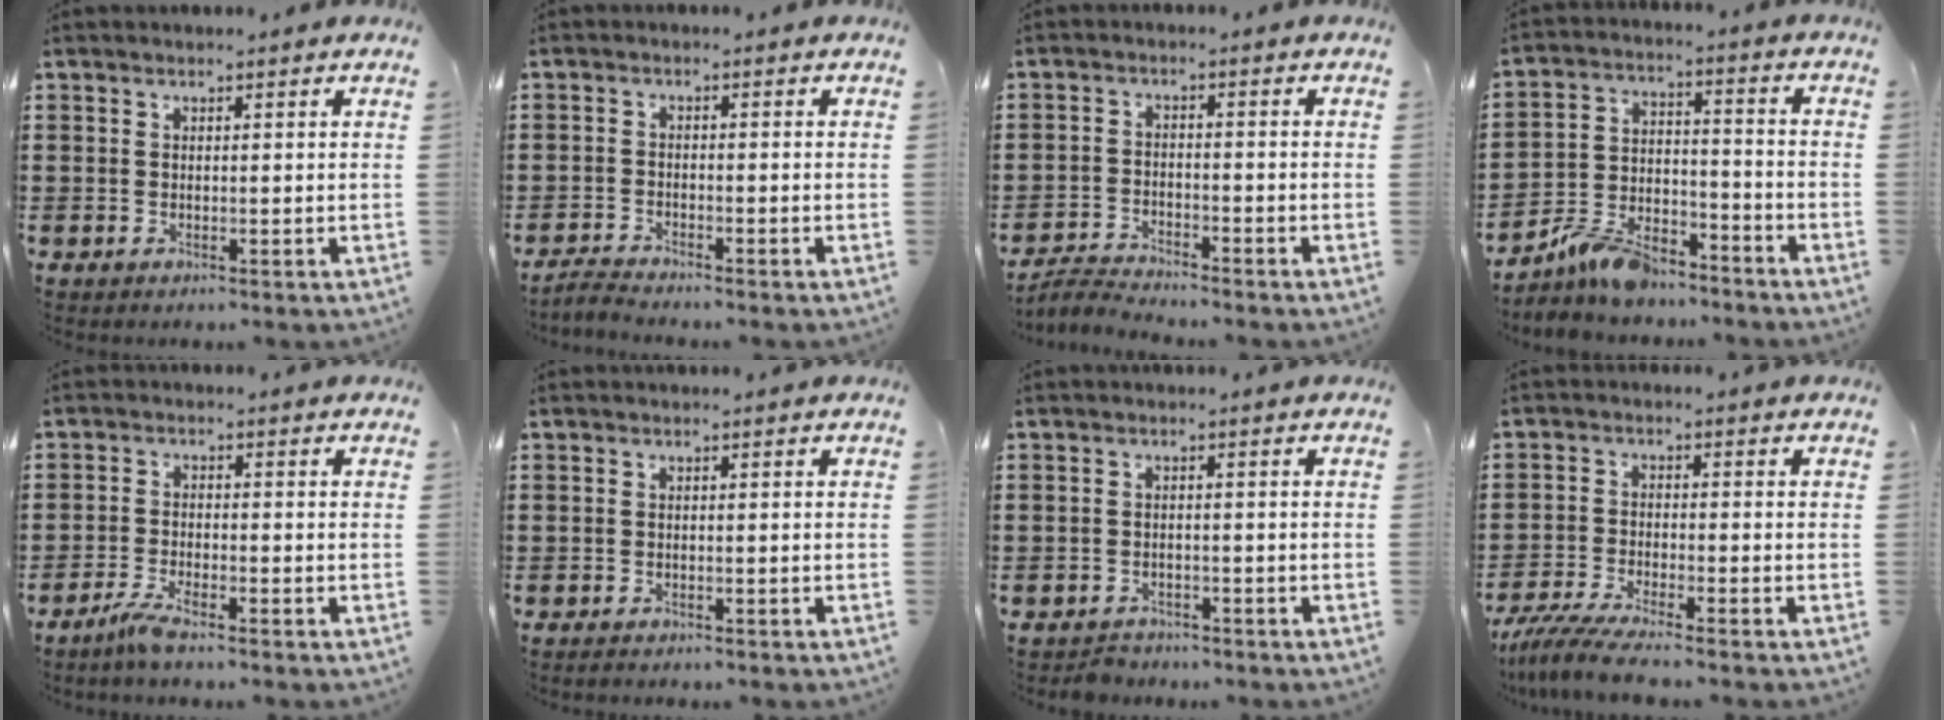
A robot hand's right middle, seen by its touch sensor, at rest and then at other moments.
{"total": 2.0, "force": [-1.9, -0.1, 0.5], "torque": [-0.020, -0.001, -0.041]}
{"total": 3.2, "force": [-3.1, 0.0, 0.6], "torque": [-0.021, 0.000, -0.068]}
{"total": 8.0, "force": [-7.1, 2.3, 3.0], "torque": [-0.070, 0.015, -0.139]}
{"total": 3.0, "force": [-2.4, 0.1, 1.8], "torque": [-0.053, -0.008, -0.051]}
{"total": 0.6, "force": [-0.6, 0.0, 0.1], "torque": [-0.005, -0.004, -0.012]}
{"total": 1.6, "force": [-1.5, 0.4, -0.1], "torque": [-0.006, -0.001, -0.034]}
{"total": 4.9, "force": [-4.5, -0.3, 2.1], "torque": [-0.065, -0.026, -0.092]}